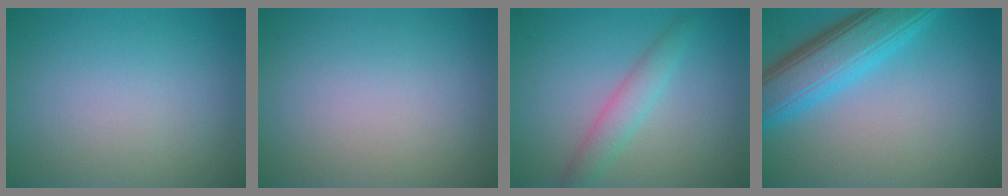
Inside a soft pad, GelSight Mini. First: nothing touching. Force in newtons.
{"total": 0.0}
{"total": 2.6, "press": 2.6, "slide": 0.0}
{"total": 7.3, "press": 7.3, "slide": 0.2}